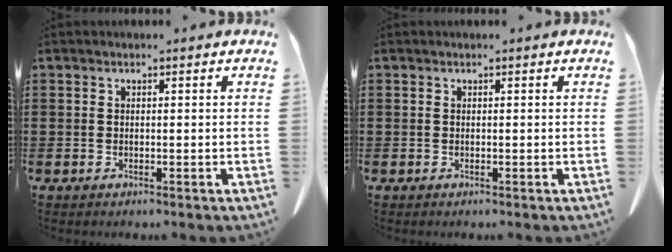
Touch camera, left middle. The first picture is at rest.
{"total": 0.0}